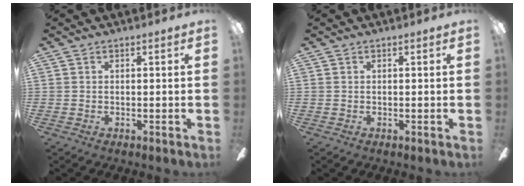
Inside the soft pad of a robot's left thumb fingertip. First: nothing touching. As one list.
[{"total": 0.0}]